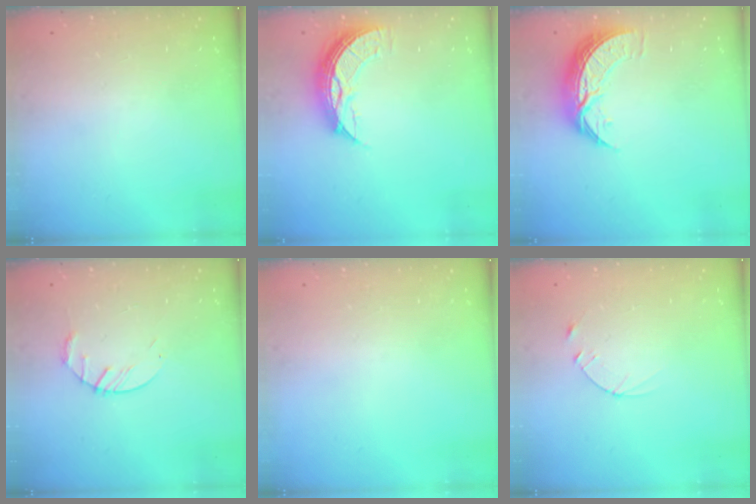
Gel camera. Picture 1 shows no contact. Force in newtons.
{"total": 8.4, "press": 8.4, "slide": 0.8}
{"total": 9.0, "press": 9.0, "slide": 0.7}
{"total": 3.6, "press": 3.6, "slide": 0.6}
{"total": 0.0}
{"total": 2.4, "press": 2.3, "slide": 0.2}